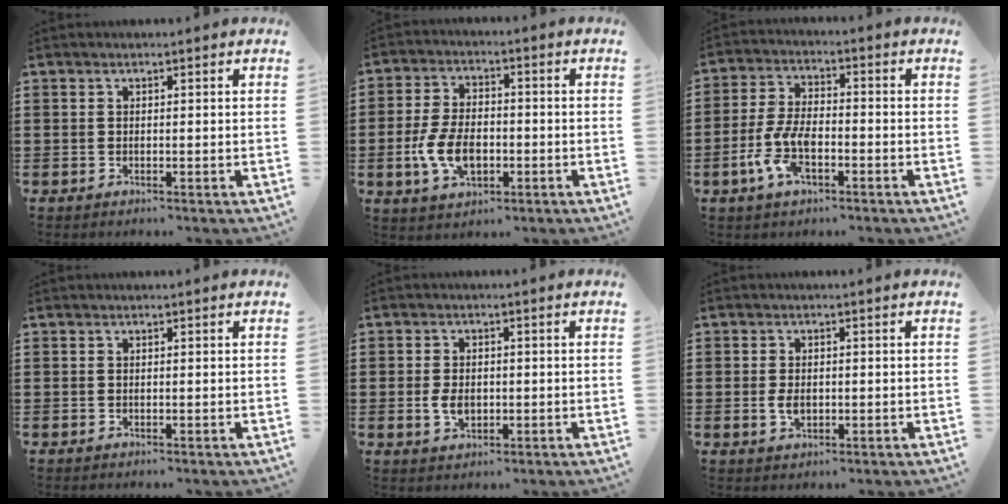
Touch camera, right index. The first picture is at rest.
{"total": 7.7, "force": [-2.0, 4.2, 6.1], "torque": [-0.140, -0.002, -0.039]}
{"total": 7.8, "force": [-2.9, 3.8, 6.2], "torque": [-0.153, -0.005, -0.062]}
{"total": 0.0}
{"total": 3.5, "force": [-0.6, 2.2, 2.7], "torque": [-0.068, -0.005, -0.013]}
{"total": 2.5, "force": [-0.3, 1.4, 2.1], "torque": [-0.048, -0.004, -0.008]}